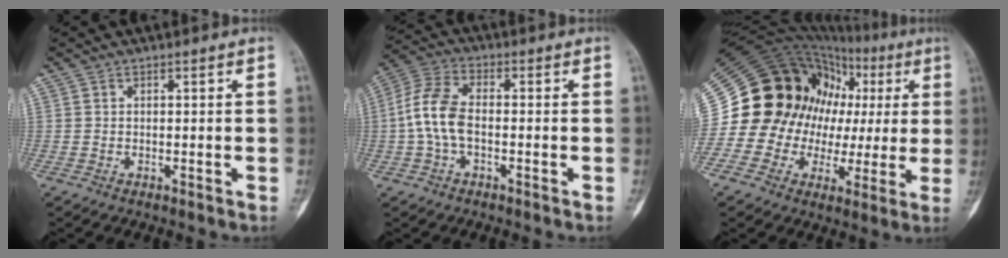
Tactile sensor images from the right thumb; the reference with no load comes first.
{"total": 8.7, "force": [-1.1, 4.8, 7.2], "torque": [-0.158, 0.027, -0.029]}
{"total": 26.9, "force": [3.0, 21.7, 15.5], "torque": [-0.220, 0.083, 0.059]}